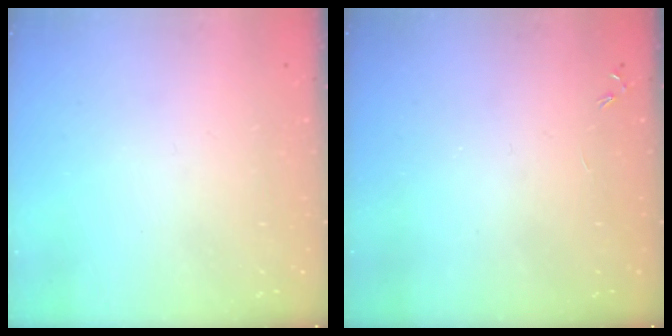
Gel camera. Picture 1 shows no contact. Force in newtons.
{"total": 0.0}